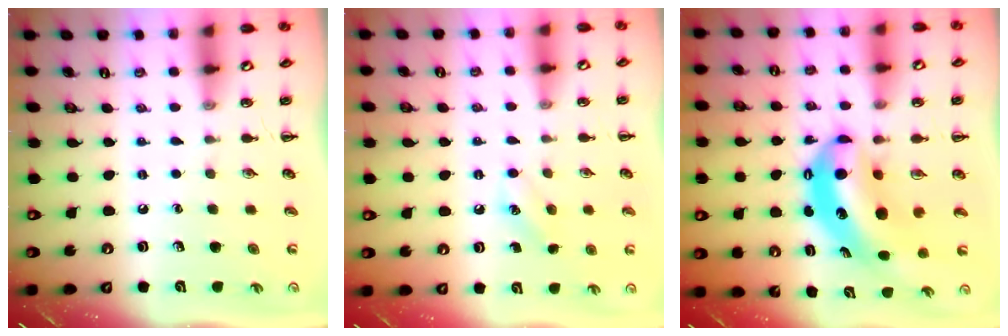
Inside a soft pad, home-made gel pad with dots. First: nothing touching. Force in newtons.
{"total": 7.0, "press": 6.8, "slide": 1.8}
{"total": 9.6, "press": 9.3, "slide": 2.3}